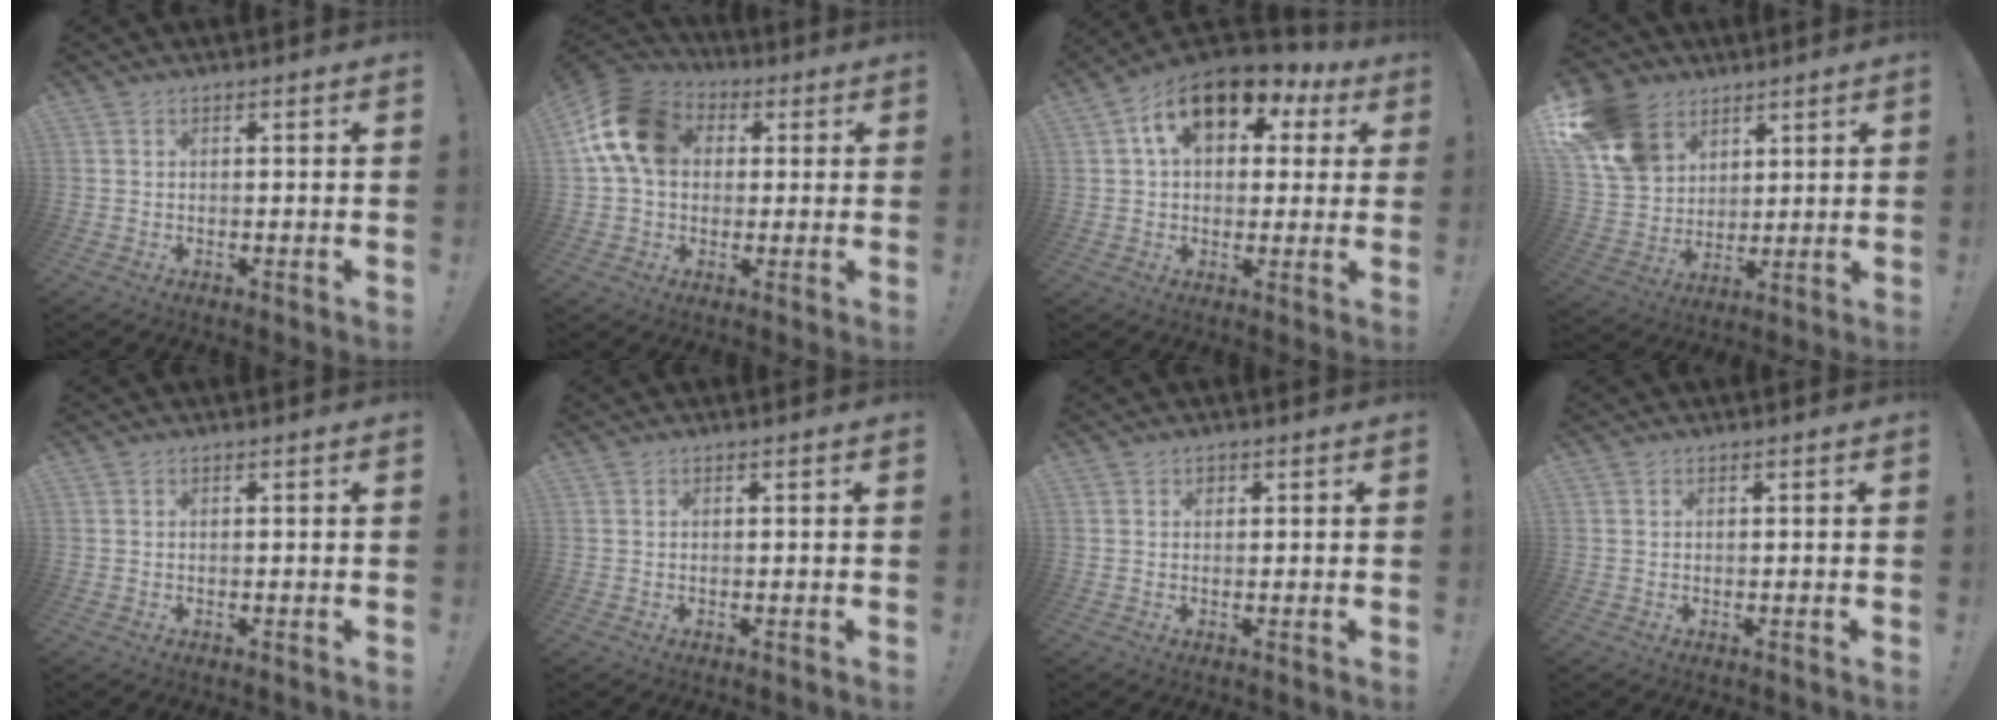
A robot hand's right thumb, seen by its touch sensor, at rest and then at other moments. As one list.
[{"total": 15.8, "force": [3.5, 11.8, 9.9], "torque": [-0.174, 0.005, 0.072]}, {"total": 14.9, "force": [7.1, 9.0, 9.6], "torque": [-0.148, -0.027, 0.126]}, {"total": 16.2, "force": [8.2, 12.2, 6.7], "torque": [-0.120, -0.040, 0.164]}, {"total": 0.0}, {"total": 0.0}, {"total": 1.1, "force": [0.5, 1.0, 0.2], "torque": [-0.001, 0.001, 0.007]}, {"total": 0.0}]